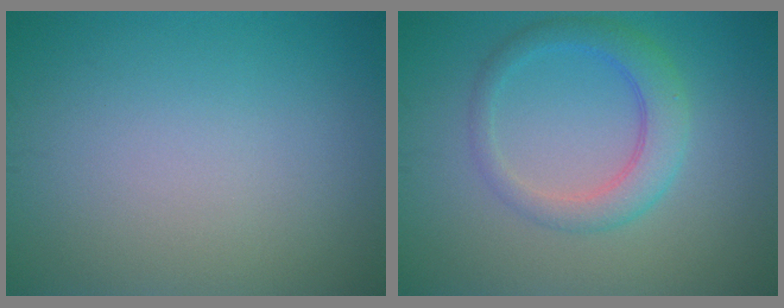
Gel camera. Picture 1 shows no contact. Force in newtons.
{"total": 3.6, "press": 3.6, "slide": 0.1}